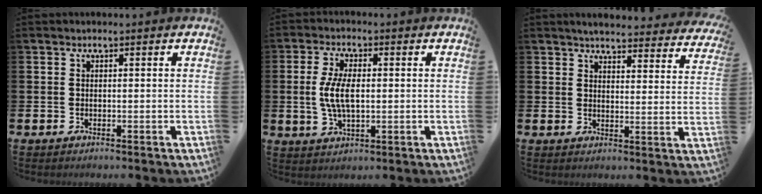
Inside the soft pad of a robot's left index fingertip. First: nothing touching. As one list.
[{"total": 6.1, "force": [0.4, 2.8, 5.4], "torque": [-0.107, 0.007, 0.003]}, {"total": 4.3, "force": [4.2, 0.4, 0.8], "torque": [-0.028, -0.031, 0.071]}]